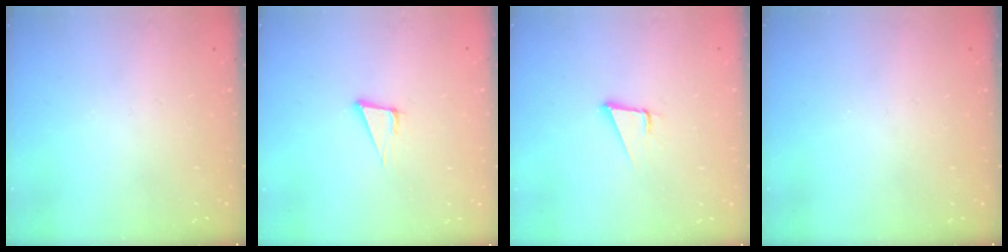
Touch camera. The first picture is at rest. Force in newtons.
{"total": 5.4, "press": 4.4, "slide": 3.1}
{"total": 3.7, "press": 2.9, "slide": 2.2}
{"total": 0.0}